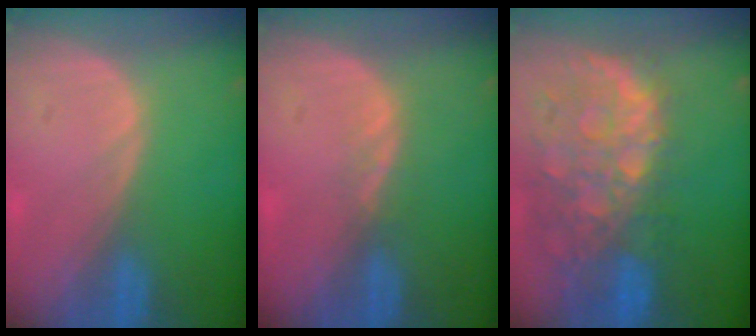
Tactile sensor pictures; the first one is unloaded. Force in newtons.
{"total": 1.5, "press": 1.2, "slide": 0.8}
{"total": 12.6, "press": 10.4, "slide": 7.1}